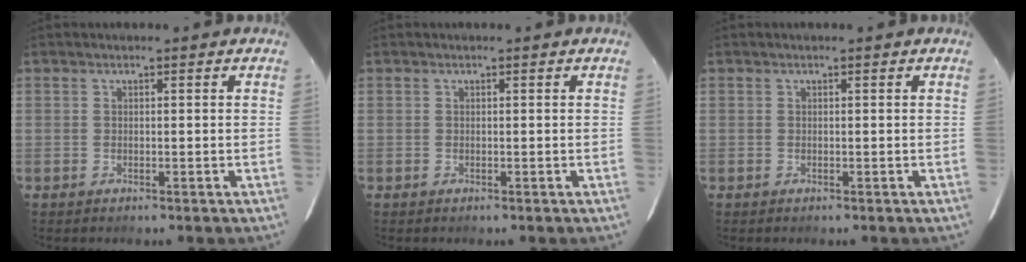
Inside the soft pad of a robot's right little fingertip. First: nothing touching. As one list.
[{"total": 0.0}, {"total": 0.0}]